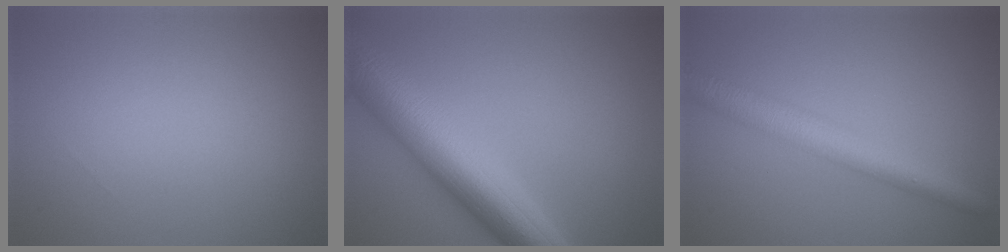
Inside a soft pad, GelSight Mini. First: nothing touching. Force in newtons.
{"total": 9.7, "press": 9.7, "slide": 0.1}
{"total": 4.5, "press": 4.5, "slide": 0.2}